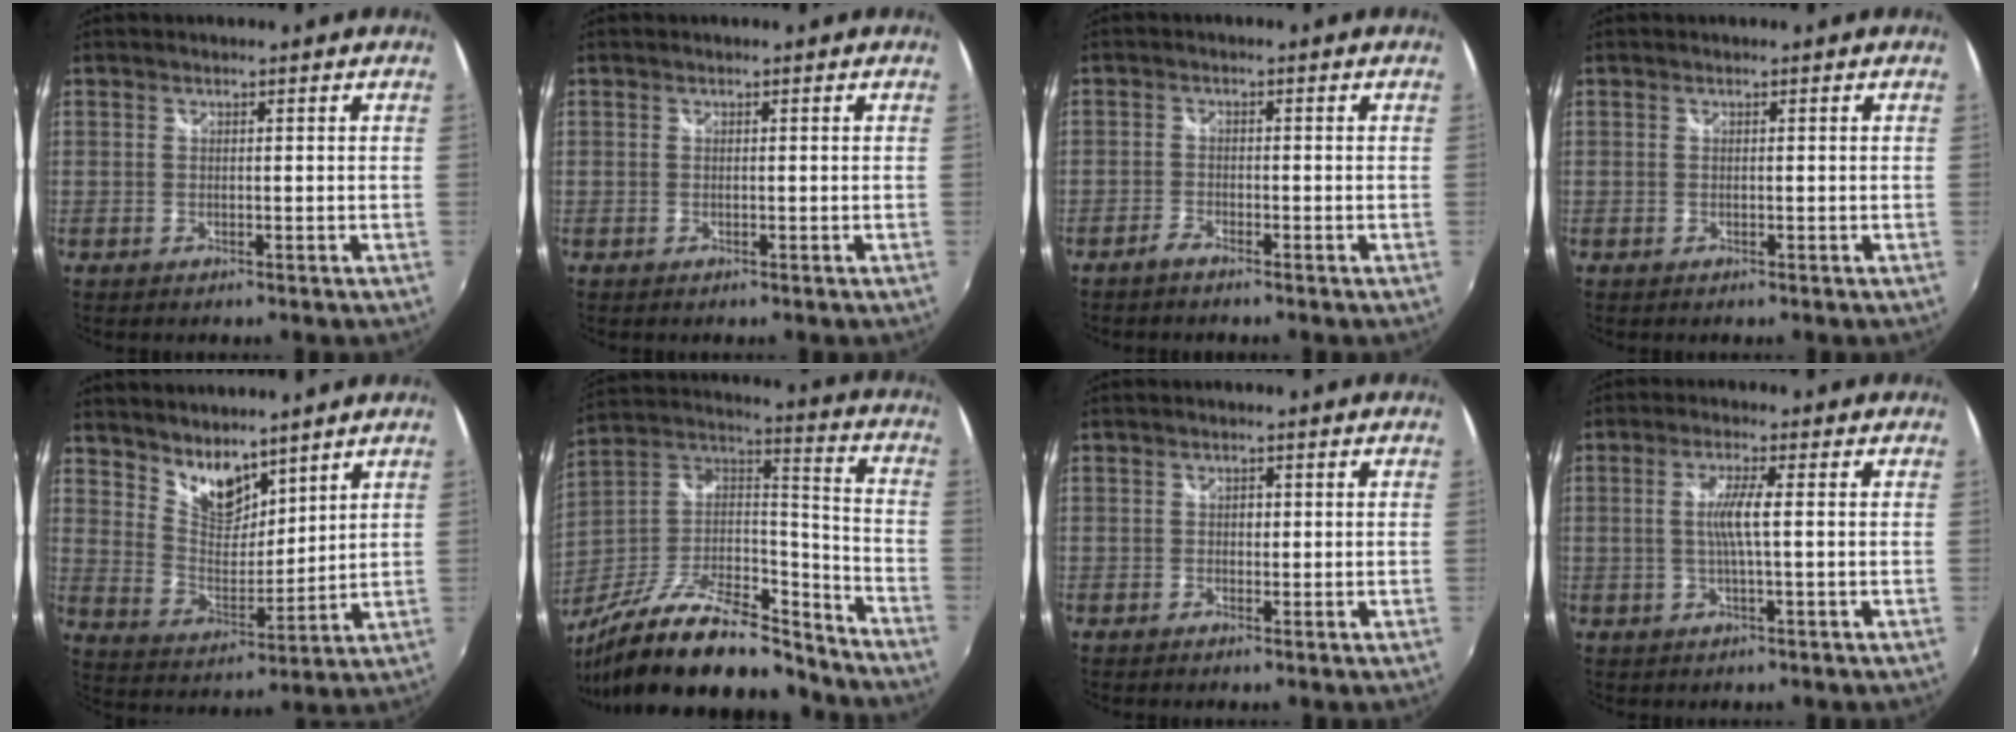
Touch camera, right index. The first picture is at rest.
{"total": 0.0}
{"total": 1.8, "force": [-1.7, 0.4, 0.6], "torque": [-0.022, 0.000, -0.037]}
{"total": 0.0}
{"total": 8.5, "force": [7.1, 2.9, 3.6], "torque": [-0.053, -0.004, 0.136]}
{"total": 28.6, "force": [-21.2, 10.0, 16.4], "torque": [-0.295, -0.006, -0.338]}
{"total": 0.9, "force": [-0.1, 0.8, 0.4], "torque": [-0.004, 0.002, -0.002]}
{"total": 4.5, "force": [0.0, -0.2, 4.5], "torque": [-0.088, -0.001, 0.001]}